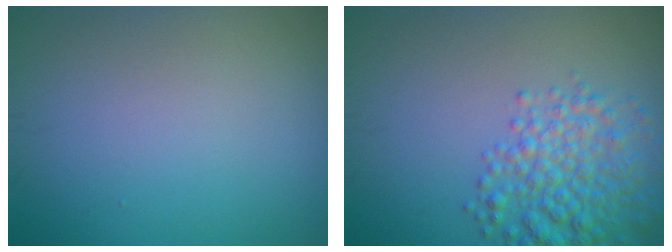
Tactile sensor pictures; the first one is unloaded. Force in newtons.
{"total": 5.4, "press": 5.4, "slide": 0.2}